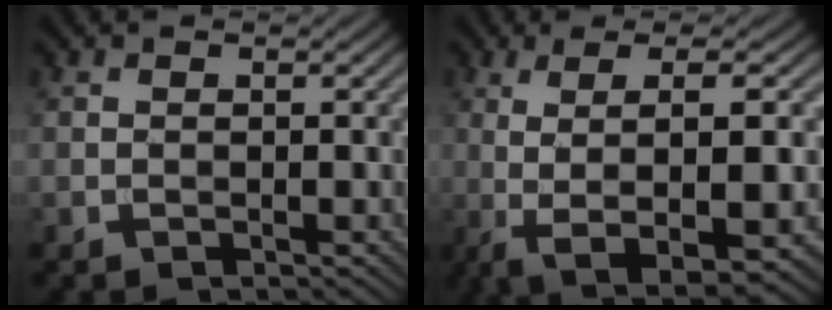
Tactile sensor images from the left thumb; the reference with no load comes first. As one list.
[{"total": 9.3, "force": [-1.5, 2.2, 8.9], "torque": [-0.148, 0.007, -0.024]}]